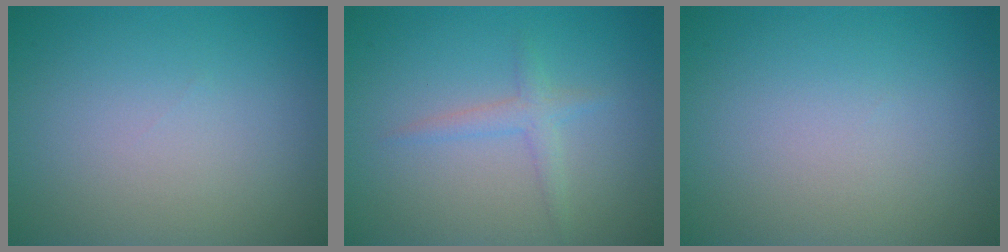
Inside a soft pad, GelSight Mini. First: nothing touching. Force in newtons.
{"total": 1.6, "press": 1.6, "slide": 0.0}
{"total": 0.0}